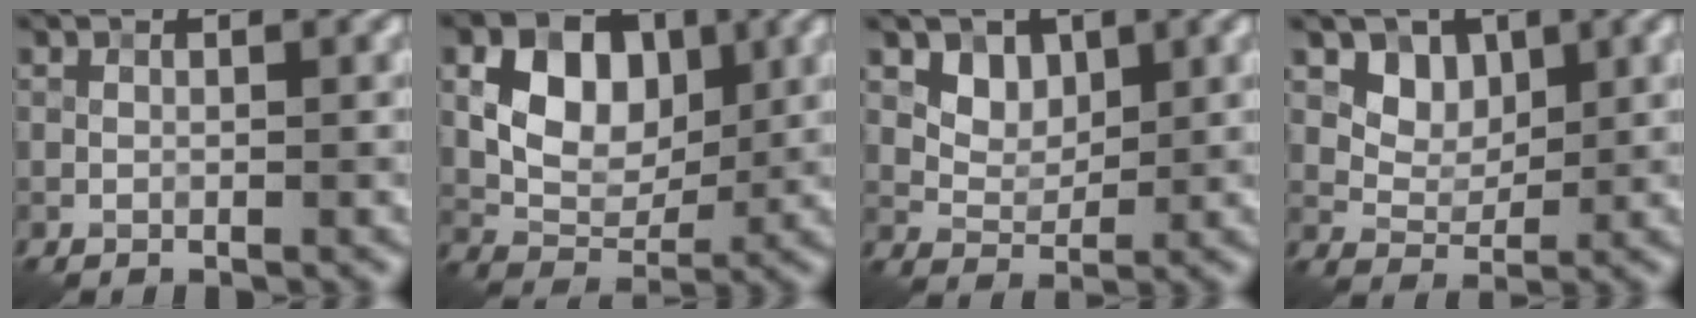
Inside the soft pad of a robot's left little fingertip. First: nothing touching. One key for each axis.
{"total": 6.9, "fx": 1.5, "fy": 4.9, "fz": 4.6, "tx": -0.074, "ty": 0.000, "tz": 0.024}
{"total": 2.9, "fx": 1.4, "fy": 2.1, "fz": 1.3, "tx": -0.025, "ty": -0.015, "tz": 0.031}
{"total": 3.4, "fx": 1.7, "fy": 2.6, "fz": 1.5, "tx": -0.031, "ty": -0.019, "tz": 0.040}